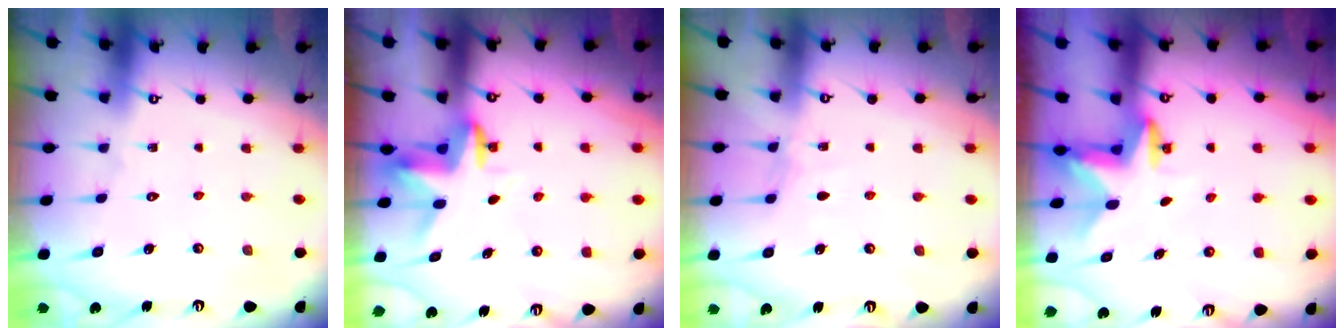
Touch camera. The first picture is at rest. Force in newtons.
{"total": 3.4, "press": 3.4, "slide": 0.2}
{"total": 2.5, "press": 2.5, "slide": 0.3}
{"total": 2.5, "press": 2.4, "slide": 0.5}